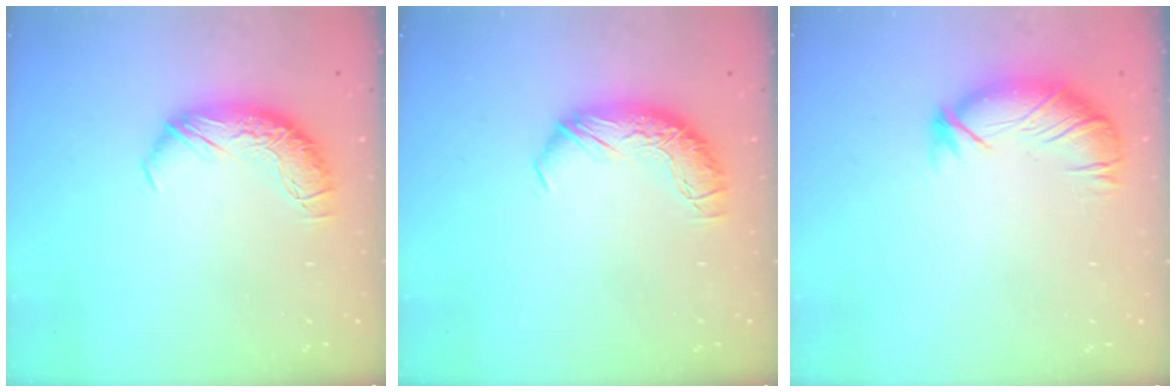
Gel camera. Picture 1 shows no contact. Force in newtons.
{"total": 0.0}
{"total": 2.8, "press": 2.4, "slide": 1.4}